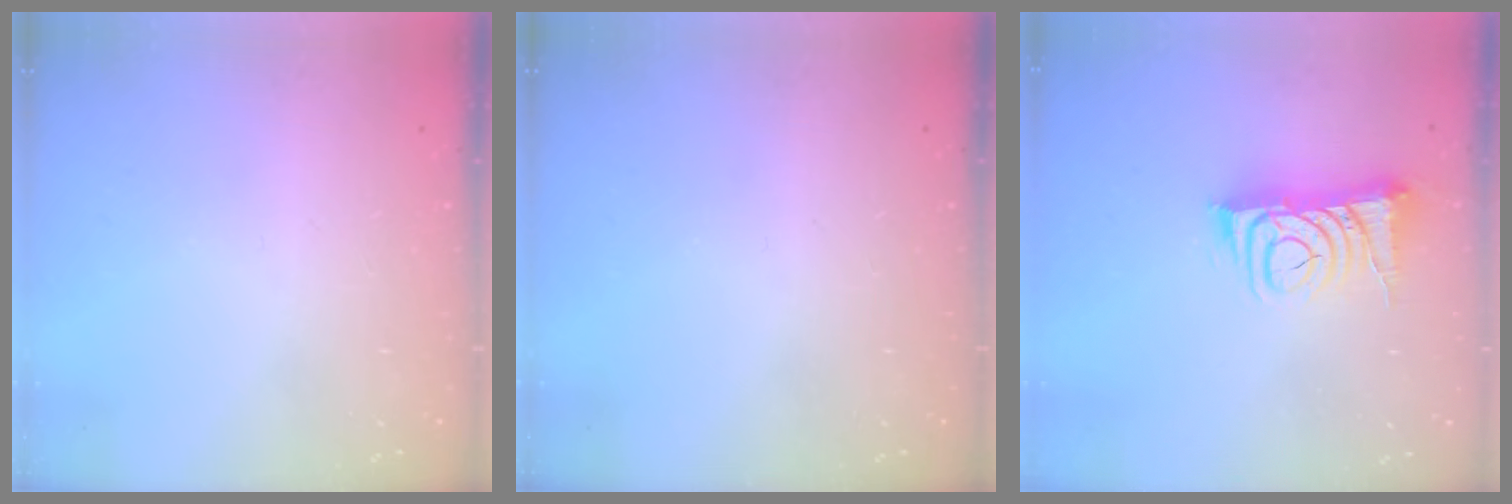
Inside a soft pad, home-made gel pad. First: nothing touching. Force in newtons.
{"total": 0.0}
{"total": 10.2, "press": 10.2, "slide": 1.1}